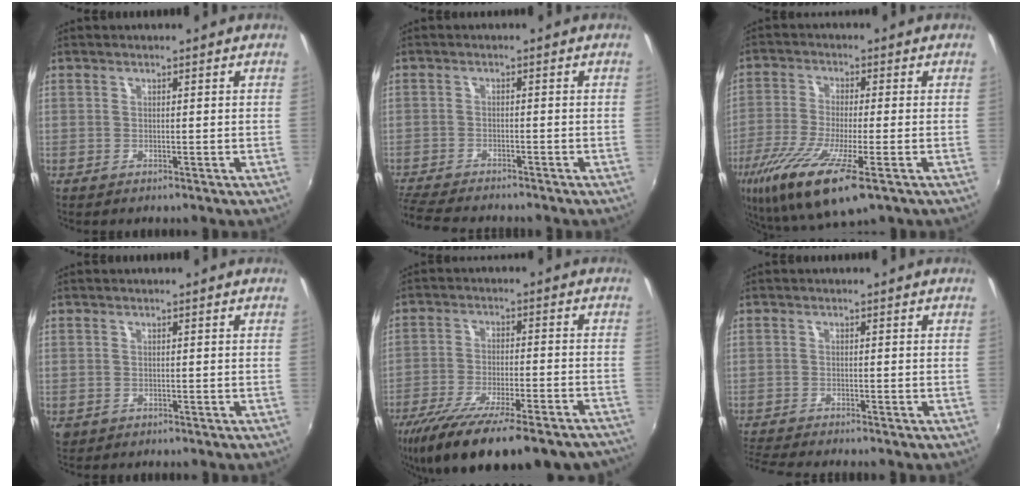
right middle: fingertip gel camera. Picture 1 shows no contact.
{"total": 8.5, "force": [-7.9, 1.2, 3.1], "torque": [-0.092, -0.020, -0.137]}
{"total": 15.8, "force": [-8.2, 3.1, 13.2], "torque": [-0.275, -0.056, -0.151]}
{"total": 1.5, "force": [-0.4, 1.4, 0.6], "torque": [-0.012, -0.004, -0.006]}
{"total": 25.3, "force": [-20.4, 5.8, 13.7], "torque": [-0.249, -0.057, -0.294]}
{"total": 4.8, "force": [-4.5, -0.3, 1.6], "torque": [-0.050, -0.021, -0.083]}